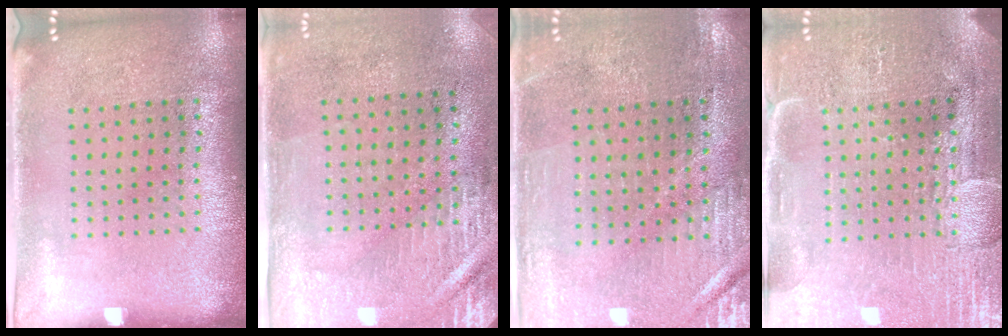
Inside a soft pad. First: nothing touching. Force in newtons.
{"total": 2.9, "press": 2.5, "slide": 1.5}
{"total": 0.7, "press": 0.6, "slide": 0.2}
{"total": 4.0, "press": 3.7, "slide": 1.5}